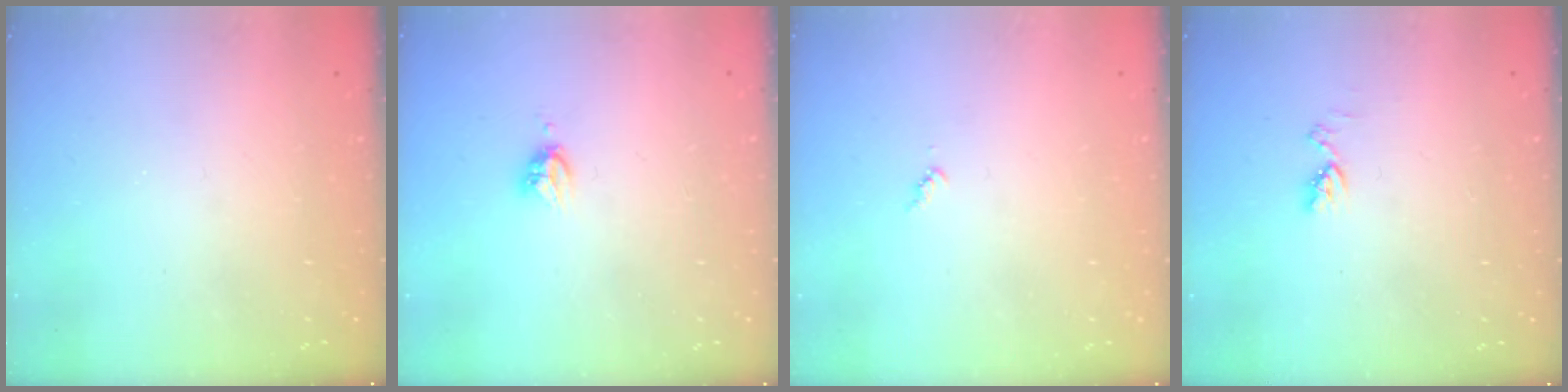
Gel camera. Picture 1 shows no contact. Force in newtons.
{"total": 4.3, "press": 4.2, "slide": 0.6}
{"total": 3.4, "press": 3.4, "slide": 0.2}
{"total": 4.7, "press": 4.6, "slide": 0.6}